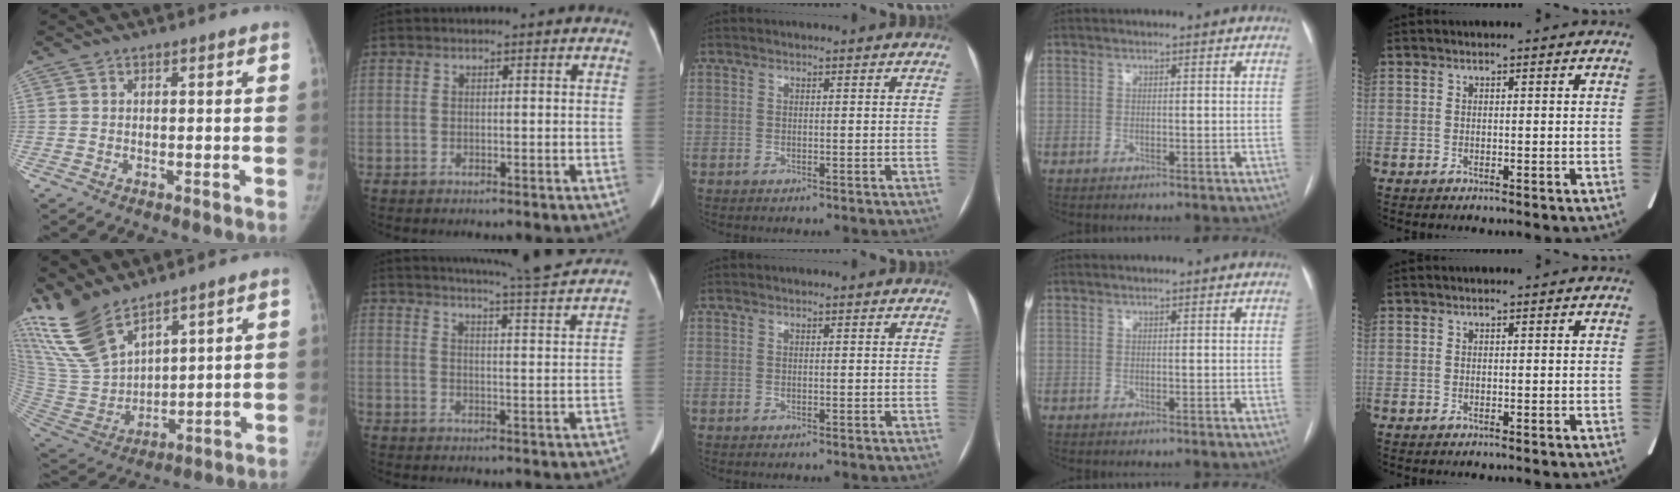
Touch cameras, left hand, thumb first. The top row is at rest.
{"thumb": {"total": 16.7, "force": [12.7, 6.3, 8.7], "torque": [-0.163, -0.063, 0.267]}, "index": {"total": 18.0, "force": [16.8, -0.9, 6.4], "torque": [-0.109, -0.045, 0.205]}}